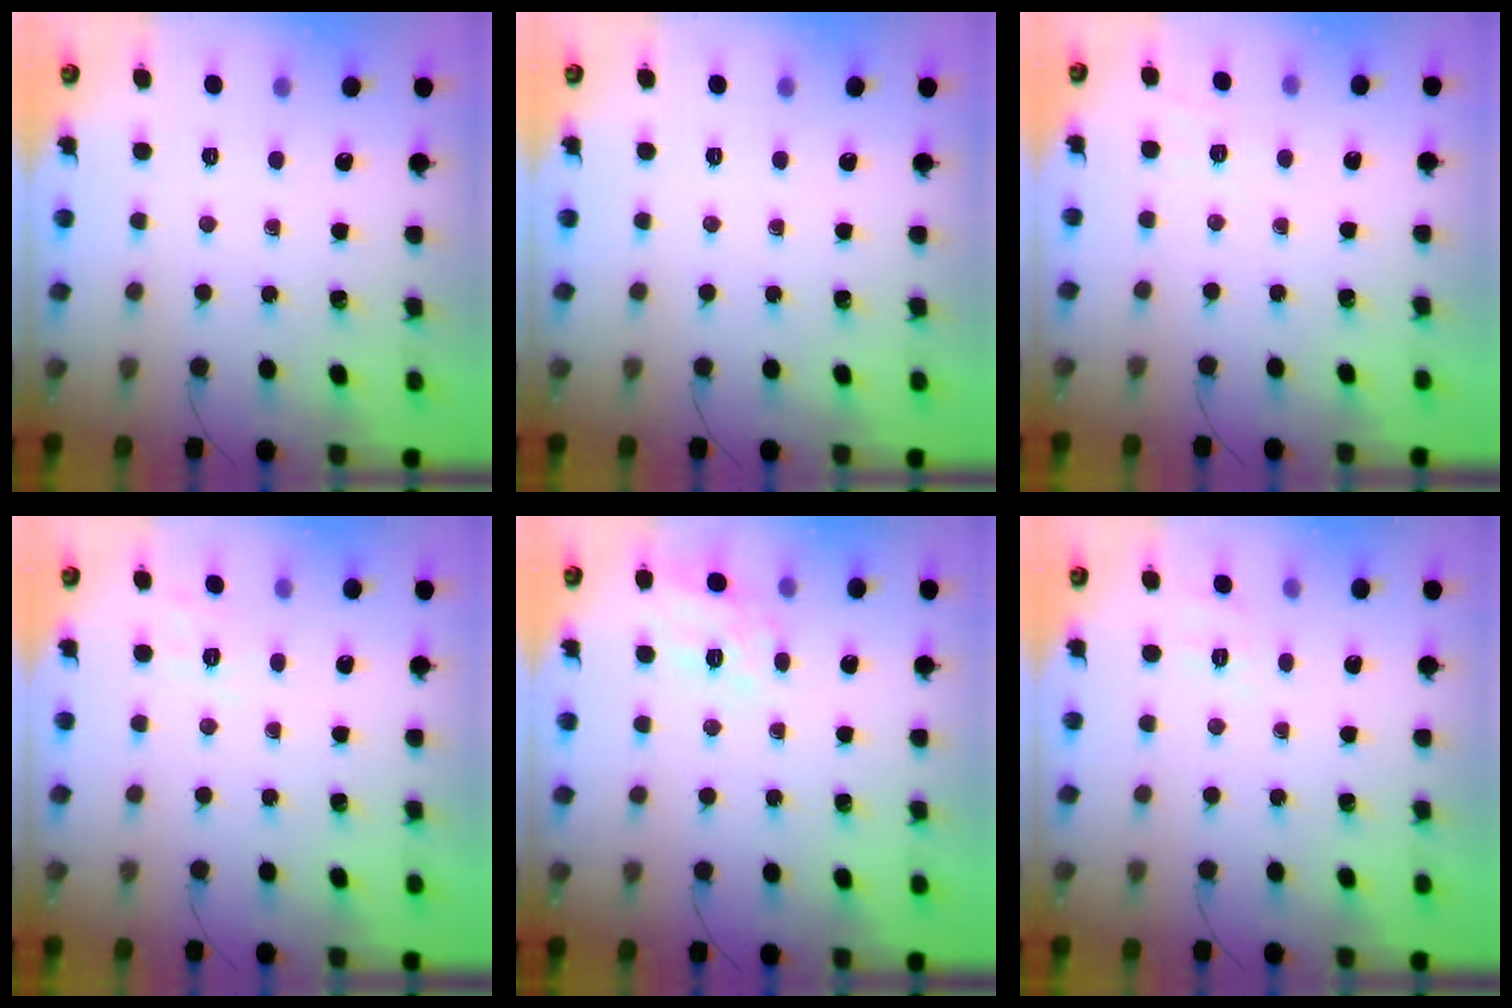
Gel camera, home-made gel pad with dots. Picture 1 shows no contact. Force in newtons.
{"total": 0.0}
{"total": 1.5, "press": 0.4, "slide": 1.4}
{"total": 3.3, "press": 2.7, "slide": 1.9}
{"total": 8.5, "press": 8.5, "slide": 1.0}
{"total": 2.9, "press": 2.2, "slide": 1.9}